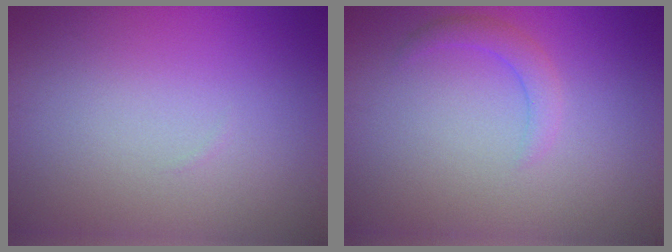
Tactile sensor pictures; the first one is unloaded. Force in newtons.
{"total": 1.7, "press": 1.7, "slide": 0.1}